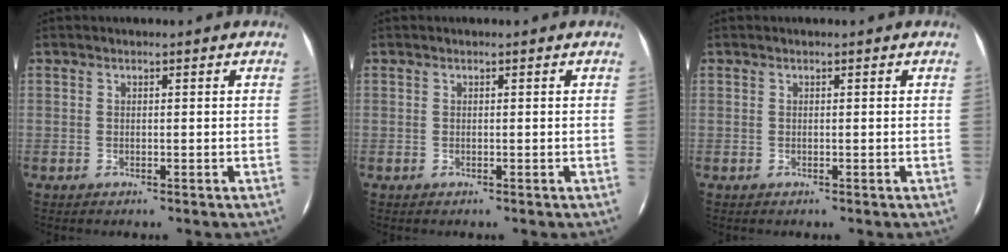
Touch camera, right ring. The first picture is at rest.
{"total": 0.0}
{"total": 0.0}